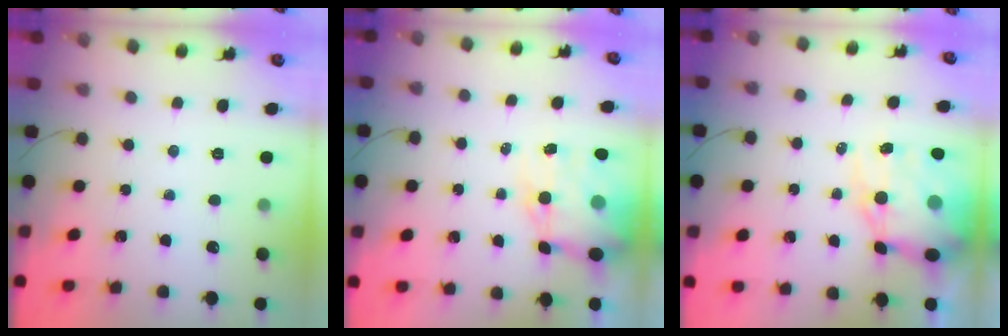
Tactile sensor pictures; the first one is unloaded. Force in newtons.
{"total": 13.0, "press": 12.5, "slide": 3.6}
{"total": 15.4, "press": 14.9, "slide": 3.9}